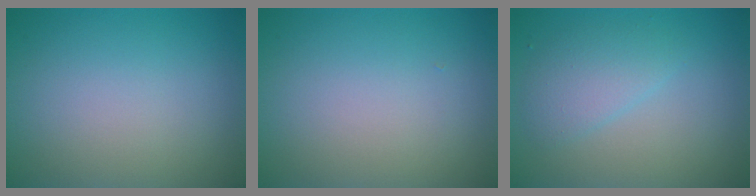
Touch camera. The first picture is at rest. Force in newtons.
{"total": 0.0}
{"total": 2.5, "press": 2.5, "slide": 0.1}